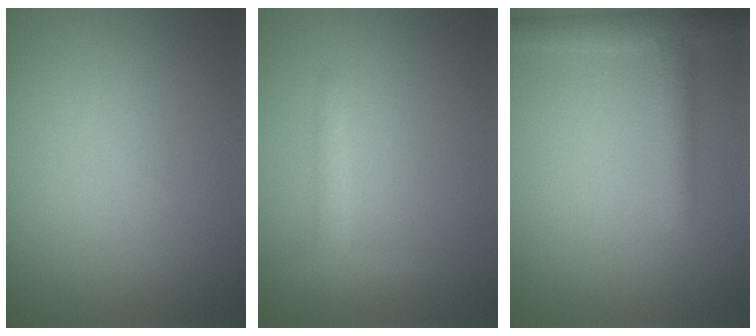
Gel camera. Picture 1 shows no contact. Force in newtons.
{"total": 1.9, "press": 1.9, "slide": 0.2}
{"total": 3.4, "press": 3.4, "slide": 0.2}